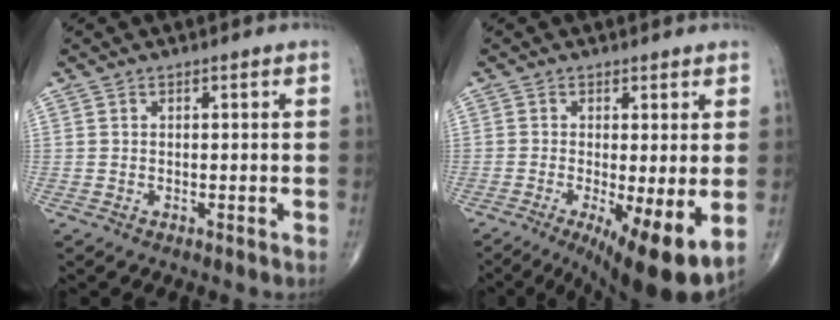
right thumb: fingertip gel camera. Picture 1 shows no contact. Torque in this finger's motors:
{"motor_torque": [0.18, 0.70, 0.43, 0.00, 0.08]}